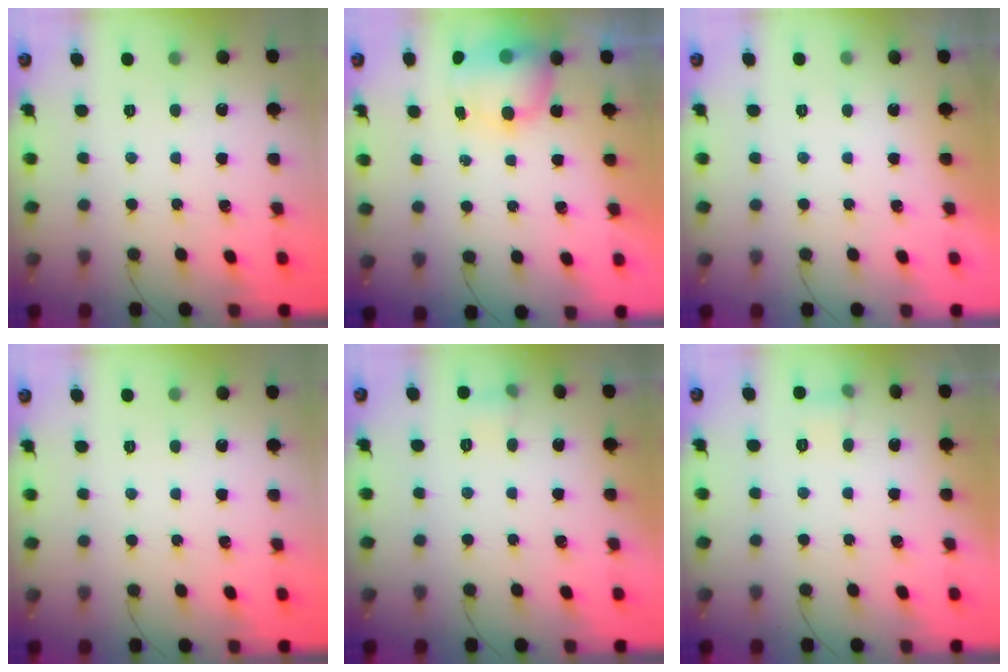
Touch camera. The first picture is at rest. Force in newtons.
{"total": 7.3, "press": 7.3, "slide": 0.9}
{"total": 0.0}
{"total": 0.0}
{"total": 5.5, "press": 5.1, "slide": 1.8}
{"total": 4.8, "press": 4.7, "slide": 1.2}